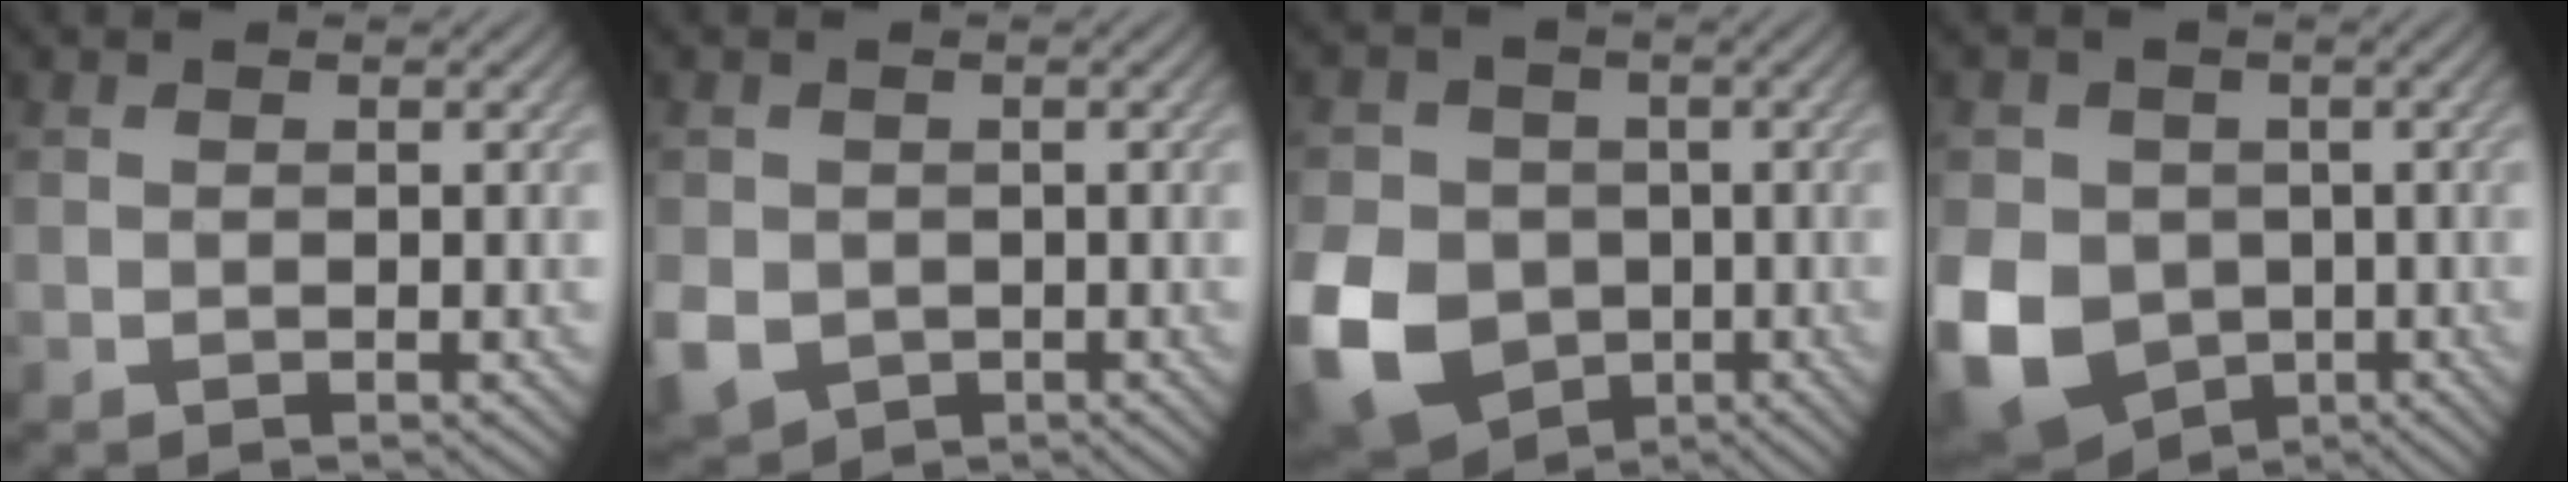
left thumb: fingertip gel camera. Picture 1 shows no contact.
{"total": 4.9, "force": [-1.1, 4.3, 2.1], "torque": [-0.065, -0.027, -0.021]}
{"total": 13.0, "force": [-3.6, 10.6, 6.7], "torque": [-0.195, -0.039, -0.070]}
{"total": 13.4, "force": [-3.1, 11.2, 6.5], "torque": [-0.179, -0.038, -0.074]}